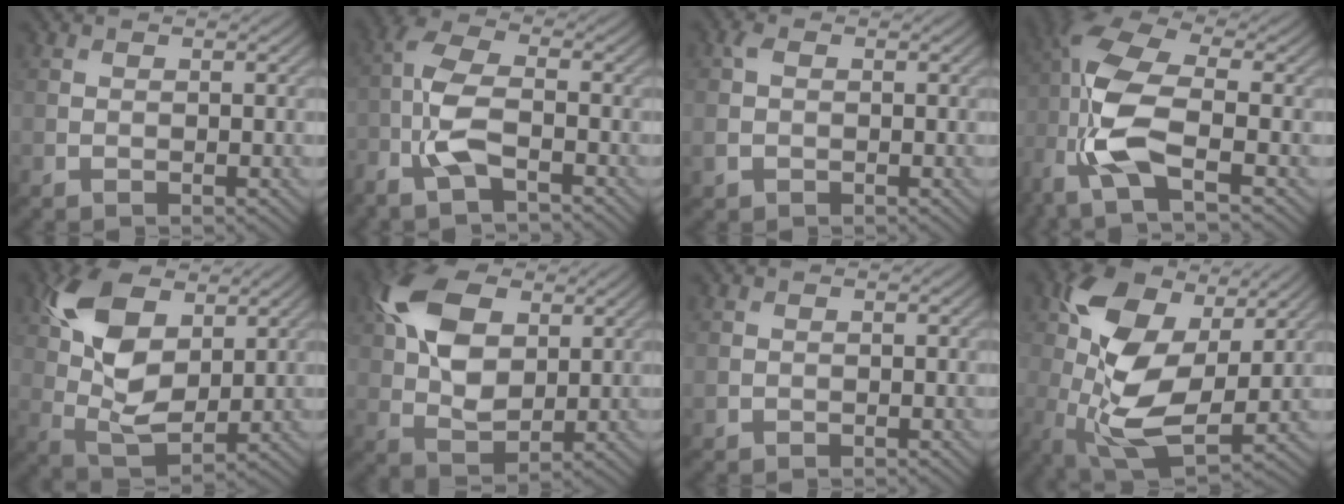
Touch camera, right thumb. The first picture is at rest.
{"total": 6.7, "force": [-3.1, 2.7, 5.3], "torque": [-0.123, 0.006, -0.078]}
{"total": 2.1, "force": [-0.1, 1.7, 1.3], "torque": [-0.034, -0.002, -0.004]}
{"total": 11.4, "force": [-3.1, 5.1, 9.7], "torque": [-0.218, 0.000, -0.075]}
{"total": 11.1, "force": [4.1, 6.1, 8.3], "torque": [-0.201, 0.009, 0.082]}
{"total": 11.2, "force": [3.5, 6.8, 8.2], "torque": [-0.202, 0.017, 0.064]}
{"total": 0.6, "force": [0.1, 0.6, 0.1], "torque": [-0.005, -0.004, 0.003]}
{"total": 14.0, "force": [2.4, 7.8, 11.4], "torque": [-0.254, 0.003, 0.040]}